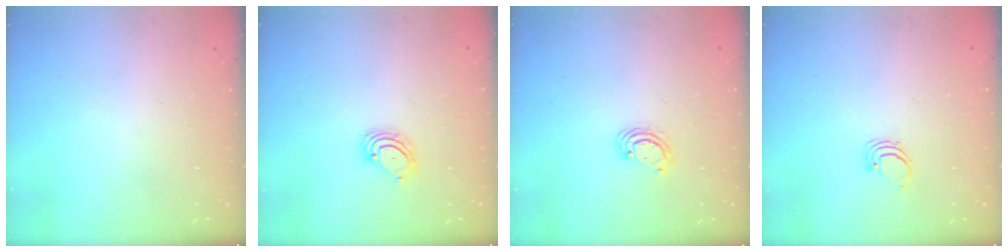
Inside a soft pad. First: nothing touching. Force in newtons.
{"total": 3.9, "press": 3.9, "slide": 0.3}
{"total": 3.3, "press": 3.3, "slide": 0.2}
{"total": 1.7, "press": 1.7, "slide": 0.1}